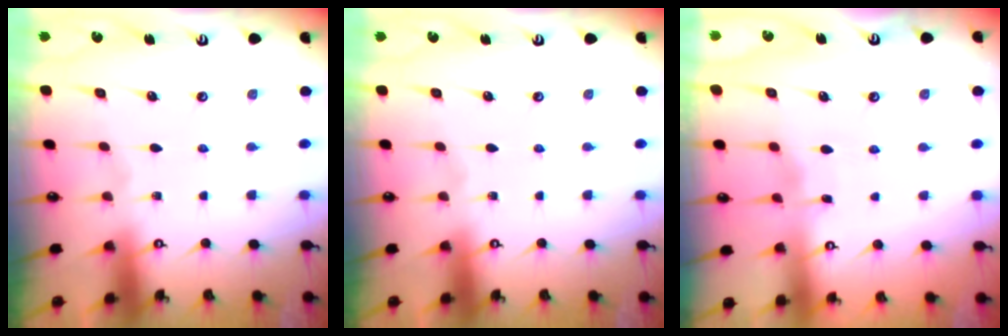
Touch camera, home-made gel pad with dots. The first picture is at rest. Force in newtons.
{"total": 0.0}
{"total": 3.4, "press": 3.4, "slide": 0.4}